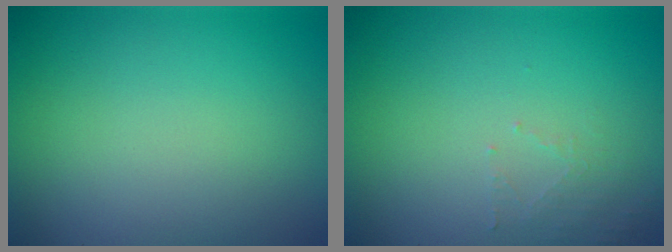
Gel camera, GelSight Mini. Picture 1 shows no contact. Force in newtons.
{"total": 1.4, "press": 1.3, "slide": 0.3}